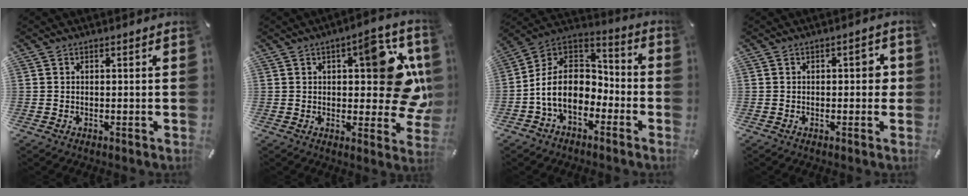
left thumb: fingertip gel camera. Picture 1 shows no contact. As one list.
[{"total": 18.0, "force": [4.1, 7.8, 15.7], "torque": [-0.178, -0.021, 0.063]}, {"total": 13.2, "force": [-4.6, 9.7, 7.7], "torque": [-0.185, 0.015, -0.089]}, {"total": 2.9, "force": [-0.1, 1.7, 2.4], "torque": [-0.029, 0.006, -0.008]}]